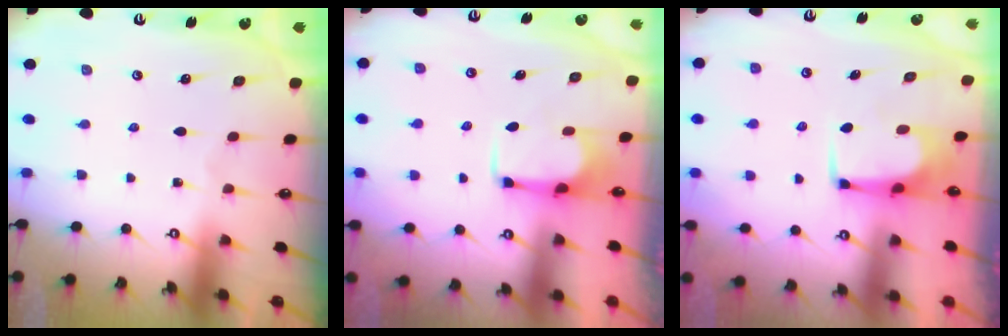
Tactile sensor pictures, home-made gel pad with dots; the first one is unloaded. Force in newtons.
{"total": 2.6, "press": 2.5, "slide": 0.9}
{"total": 1.5, "press": 1.5, "slide": 0.3}